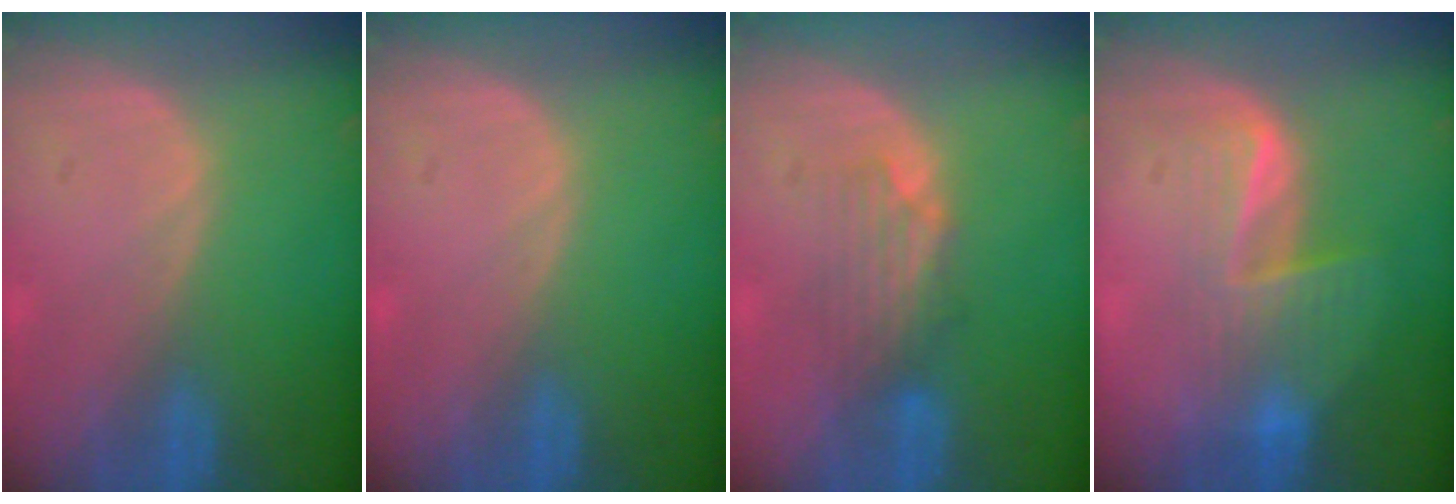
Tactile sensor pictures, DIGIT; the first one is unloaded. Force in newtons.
{"total": 0.0}
{"total": 3.9, "press": 3.7, "slide": 1.0}
{"total": 6.5, "press": 6.2, "slide": 1.9}